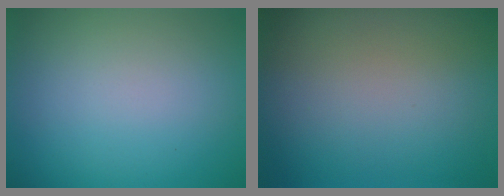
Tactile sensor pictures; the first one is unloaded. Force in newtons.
{"total": 0.0}